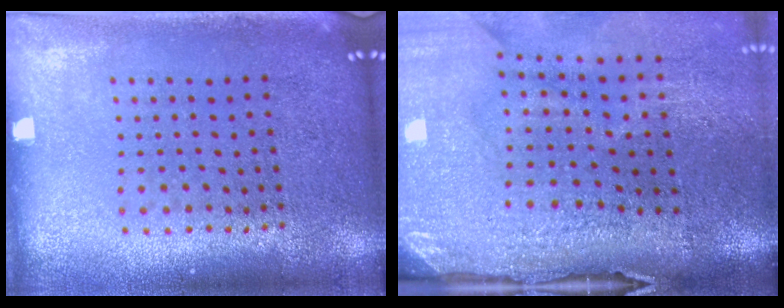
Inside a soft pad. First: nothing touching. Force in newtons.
{"total": 4.4, "press": 3.7, "slide": 2.5}